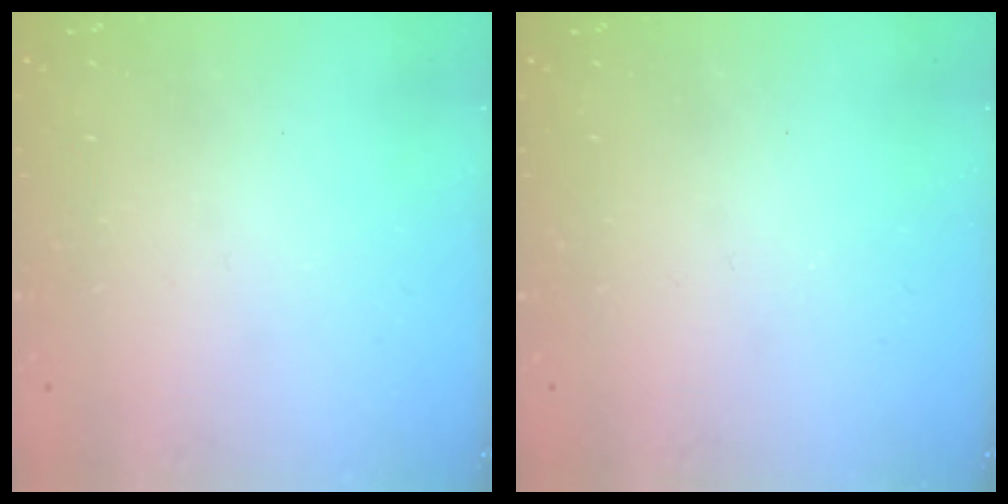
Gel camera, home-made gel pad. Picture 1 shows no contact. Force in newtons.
{"total": 0.0}